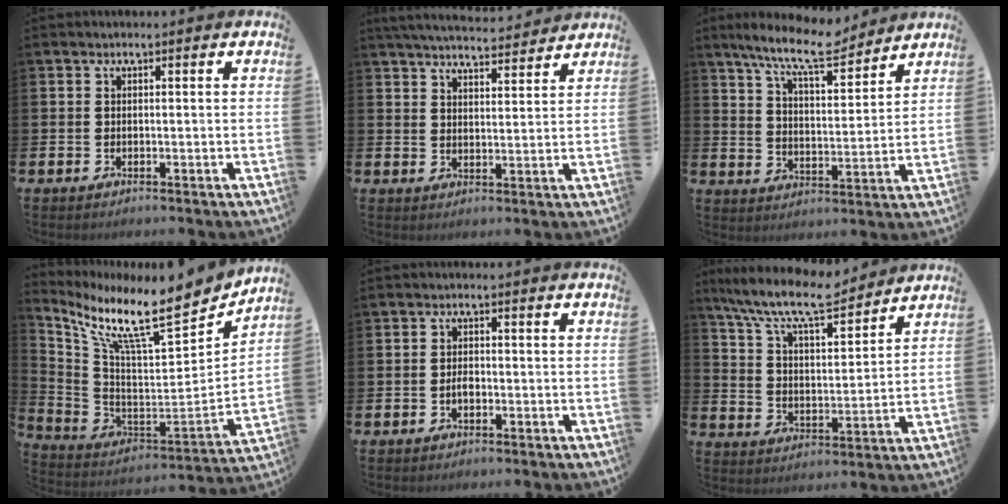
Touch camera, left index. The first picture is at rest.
{"total": 5.3, "force": [5.2, 0.6, 0.6], "torque": [-0.028, -0.033, 0.093]}
{"total": 10.0, "force": [8.9, 1.8, 4.4], "torque": [-0.111, -0.039, 0.159]}
{"total": 12.7, "force": [10.1, 2.2, 7.3], "torque": [-0.163, -0.082, 0.165]}
{"total": 1.6, "force": [-0.5, 0.9, 1.2], "torque": [-0.023, 0.002, -0.009]}
{"total": 10.7, "force": [9.5, 2.1, 4.3], "torque": [-0.118, -0.053, 0.169]}